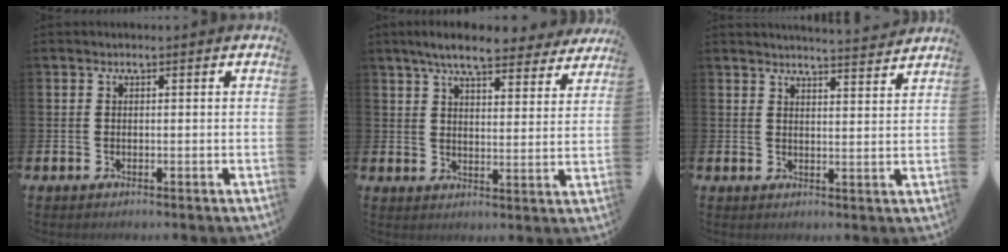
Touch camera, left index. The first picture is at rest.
{"total": 7.6, "force": [6.9, 1.3, 3.0], "torque": [-0.067, -0.031, 0.119]}
{"total": 4.1, "force": [4.1, -0.6, 0.2], "torque": [-0.003, -0.033, 0.070]}